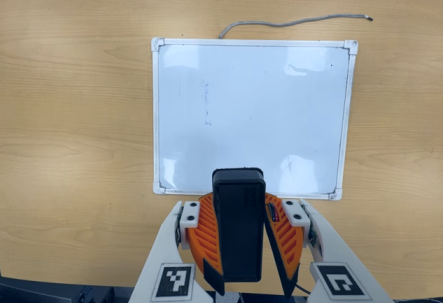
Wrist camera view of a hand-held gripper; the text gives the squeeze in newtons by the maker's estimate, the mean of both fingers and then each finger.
{"total": 11.2, "left": 10.6, "right": 11.9}